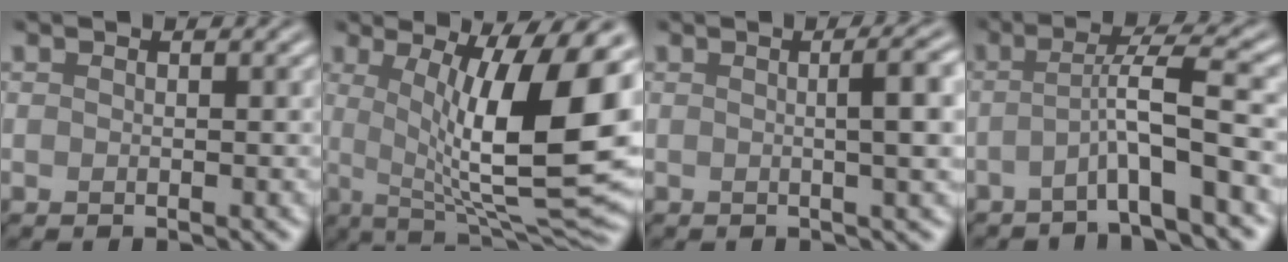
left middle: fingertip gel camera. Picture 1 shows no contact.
{"total": 14.0, "force": [1.6, 4.0, 13.3], "torque": [-0.178, -0.006, 0.024]}
{"total": 5.6, "force": [0.6, 1.7, 5.3], "torque": [-0.046, 0.018, 0.004]}
{"total": 5.1, "force": [-1.5, 0.3, 4.9], "torque": [-0.073, 0.017, -0.041]}